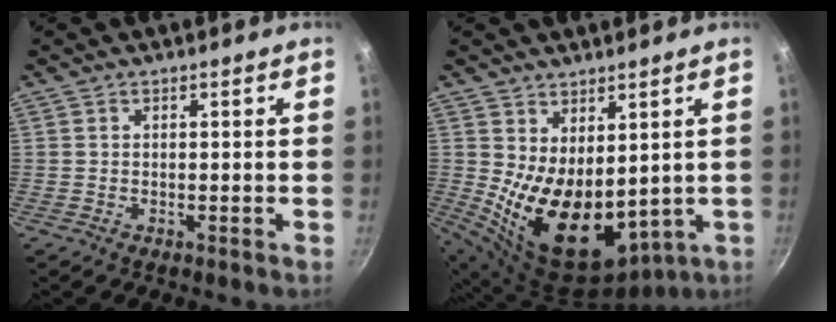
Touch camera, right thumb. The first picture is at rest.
{"total": 15.8, "force": [1.5, 9.4, 12.6], "torque": [-0.183, -0.044, 0.058]}